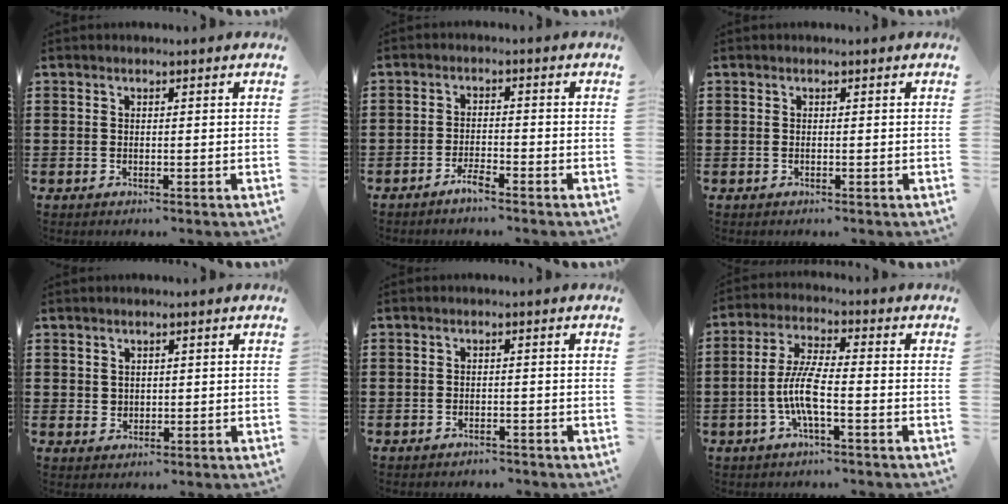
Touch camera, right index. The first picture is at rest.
{"total": 2.4, "force": [-2.1, 0.2, 1.1], "torque": [-0.023, 0.003, -0.039]}
{"total": 0.0}
{"total": 1.6, "force": [1.1, 1.2, 0.2], "torque": [-0.006, 0.005, 0.022]}
{"total": 1.3, "force": [-1.3, 0.2, 0.0], "torque": [-0.006, 0.002, -0.029]}
{"total": 7.2, "force": [-2.2, 1.4, 6.7], "torque": [-0.157, -0.013, -0.052]}